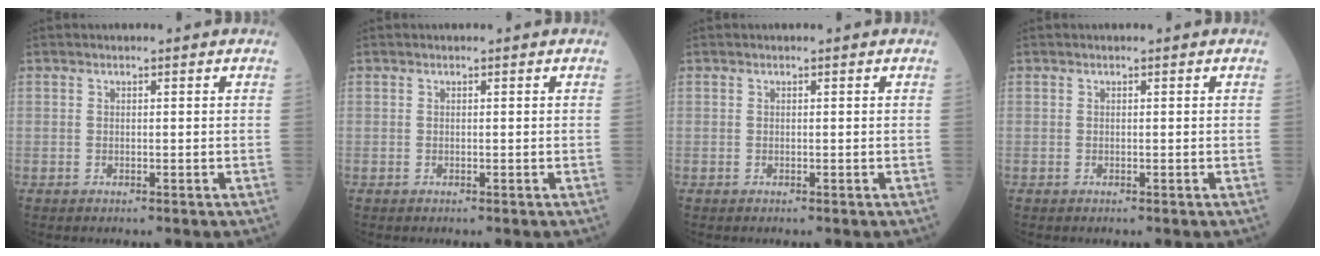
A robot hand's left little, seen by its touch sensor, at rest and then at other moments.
{"total": 0.0}
{"total": 0.0}
{"total": 0.0}